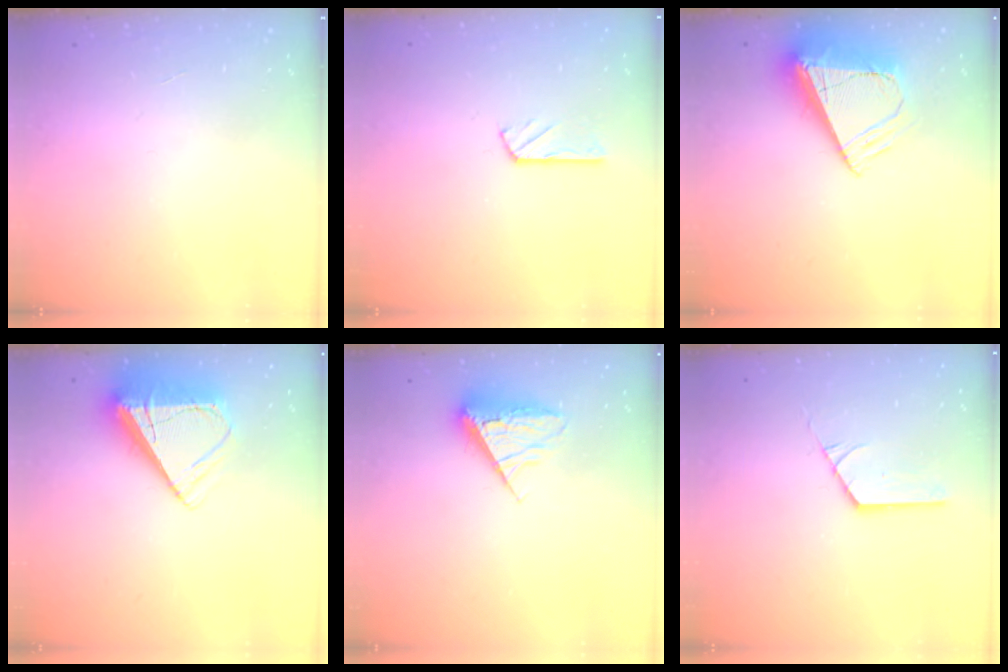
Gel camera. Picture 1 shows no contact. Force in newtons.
{"total": 2.7, "press": 2.7, "slide": 0.1}
{"total": 11.8, "press": 11.7, "slide": 1.5}
{"total": 10.2, "press": 10.1, "slide": 1.4}
{"total": 9.4, "press": 9.3, "slide": 1.1}
{"total": 2.4, "press": 2.3, "slide": 0.3}